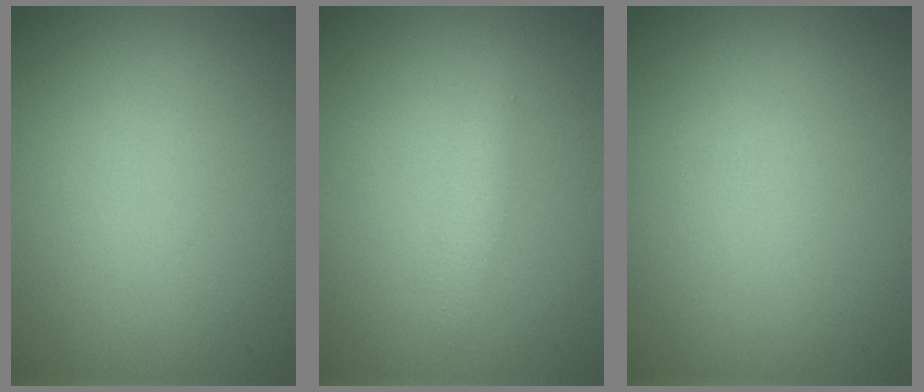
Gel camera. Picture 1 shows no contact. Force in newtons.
{"total": 1.2, "press": 1.2, "slide": 0.0}
{"total": 0.0}